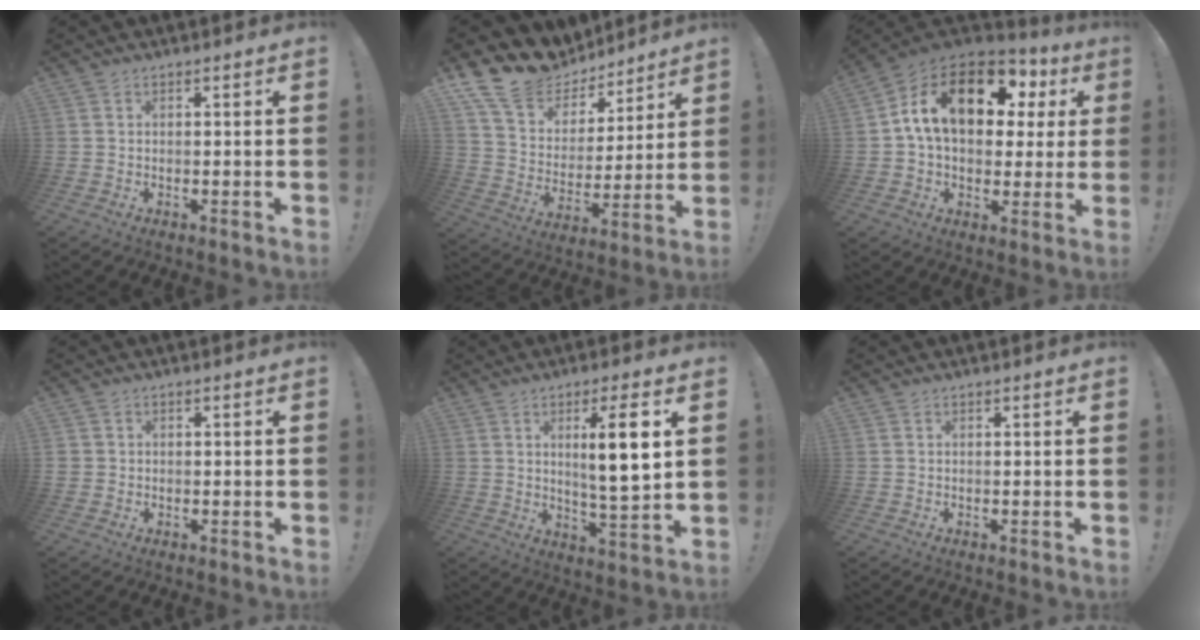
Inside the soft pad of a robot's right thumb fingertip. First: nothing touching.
{"total": 16.3, "force": [12.8, 8.7, 4.9], "torque": [-0.099, -0.097, 0.243]}
{"total": 19.3, "force": [6.6, 11.1, 14.3], "torque": [-0.231, -0.017, 0.108]}
{"total": 1.3, "force": [0.1, 1.3, 0.2], "torque": [-0.004, 0.004, 0.002]}
{"total": 10.9, "force": [3.0, 1.4, 10.4], "torque": [-0.158, -0.012, 0.039]}
{"total": 0.0}